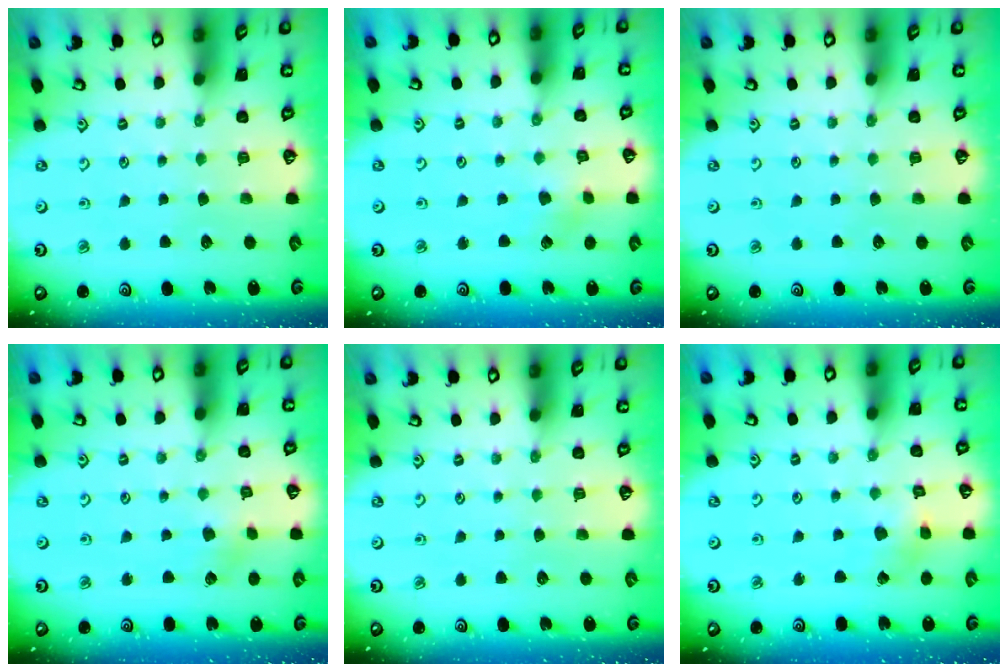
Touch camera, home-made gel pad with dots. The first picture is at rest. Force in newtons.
{"total": 2.5, "press": 2.5, "slide": 0.4}
{"total": 0.0}
{"total": 2.7, "press": 2.7, "slide": 0.3}
{"total": 0.0}
{"total": 2.9, "press": 2.9, "slide": 0.3}